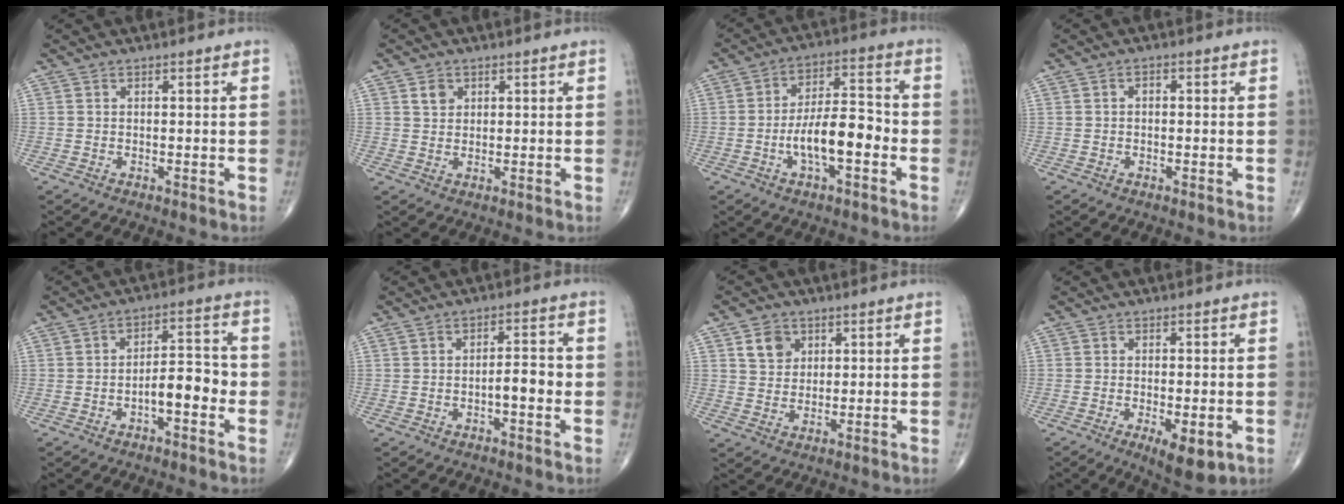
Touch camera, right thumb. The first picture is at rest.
{"total": 2.5, "force": [1.1, 2.0, 1.1], "torque": [-0.009, -0.005, 0.019]}
{"total": 11.3, "force": [-3.1, 4.5, 9.9], "torque": [-0.159, 0.036, -0.059]}
{"total": 1.2, "force": [0.1, 0.8, 1.0], "torque": [-0.012, 0.006, -0.003]}
{"total": 6.9, "force": [-2.3, 3.0, 5.8], "torque": [-0.074, 0.032, -0.039]}
{"total": 4.1, "force": [-1.1, 1.6, 3.7], "torque": [-0.049, 0.017, -0.018]}
{"total": 5.3, "force": [2.3, 4.2, 2.2], "torque": [-0.017, -0.012, 0.042]}
{"total": 7.2, "force": [-2.6, 2.7, 6.2], "torque": [-0.088, -0.011, -0.032]}